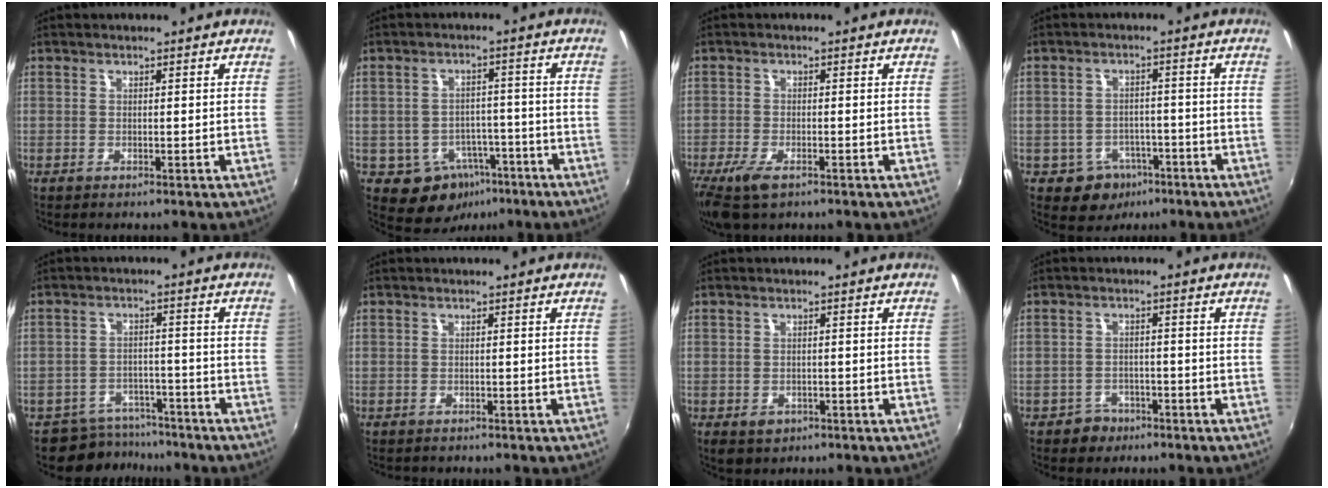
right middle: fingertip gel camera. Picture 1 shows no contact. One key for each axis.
{"total": 8.9, "fx": -4.7, "fy": 7.0, "fz": 2.9, "tx": -0.058, "ty": 0.017, "tz": -0.043}
{"total": 6.6, "fx": -4.2, "fy": 2.5, "fz": 4.4, "tx": -0.109, "ty": -0.024, "tz": -0.078}
{"total": 6.7, "fx": -3.6, "fy": 5.4, "fz": 1.5, "tx": -0.040, "ty": 0.012, "tz": -0.039}
{"total": 7.1, "fx": -6.2, "fy": 3.4, "fz": 0.1, "tx": -0.012, "ty": 0.014, "tz": -0.090}
{"total": 0.7, "fx": -0.5, "fy": 0.4, "fz": -0.1, "tx": -0.002, "ty": -0.002, "tz": -0.008}
{"total": 3.5, "fx": -1.6, "fy": 2.6, "fz": 1.6, "tx": -0.033, "ty": -0.009, "tz": -0.019}
{"total": 3.8, "fx": -2.5, "fy": 2.9, "fz": 0.3, "tx": -0.020, "ty": 0.007, "tz": -0.037}